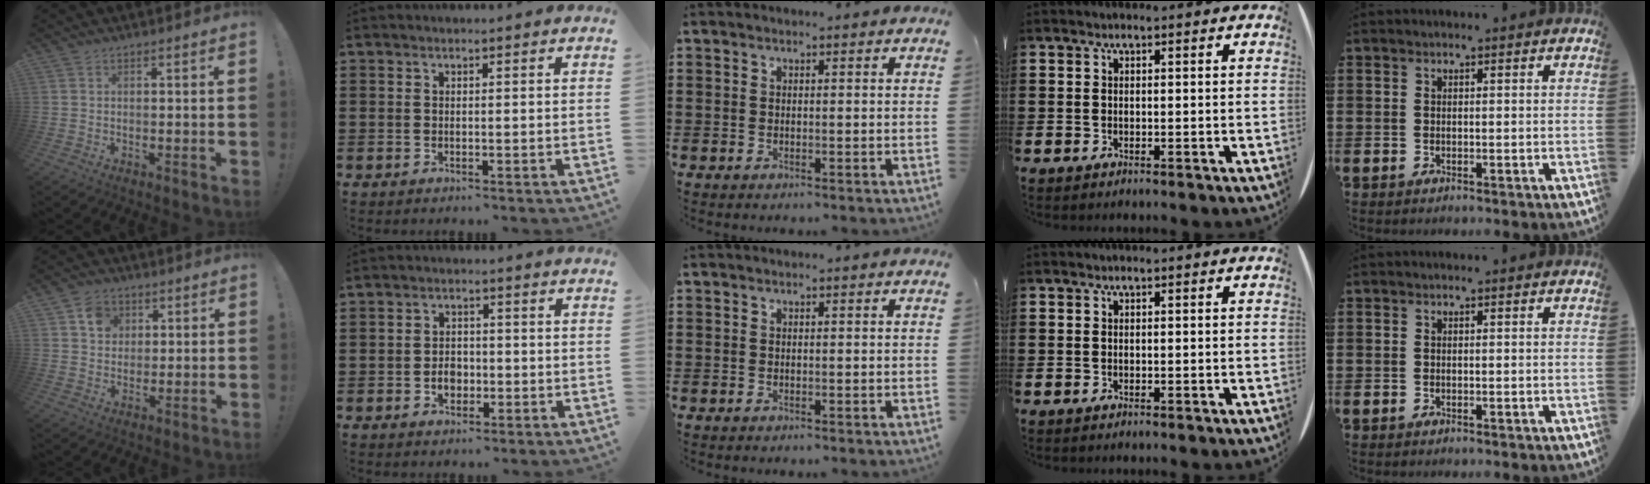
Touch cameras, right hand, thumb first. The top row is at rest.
{"thumb": {"total": 6.7, "force": [2.7, 5.8, 2.0], "torque": [-0.024, -0.005, 0.050]}, "index": {"total": 3.1, "force": [-1.0, 2.3, 1.7], "torque": [-0.028, 0.000, -0.021]}}